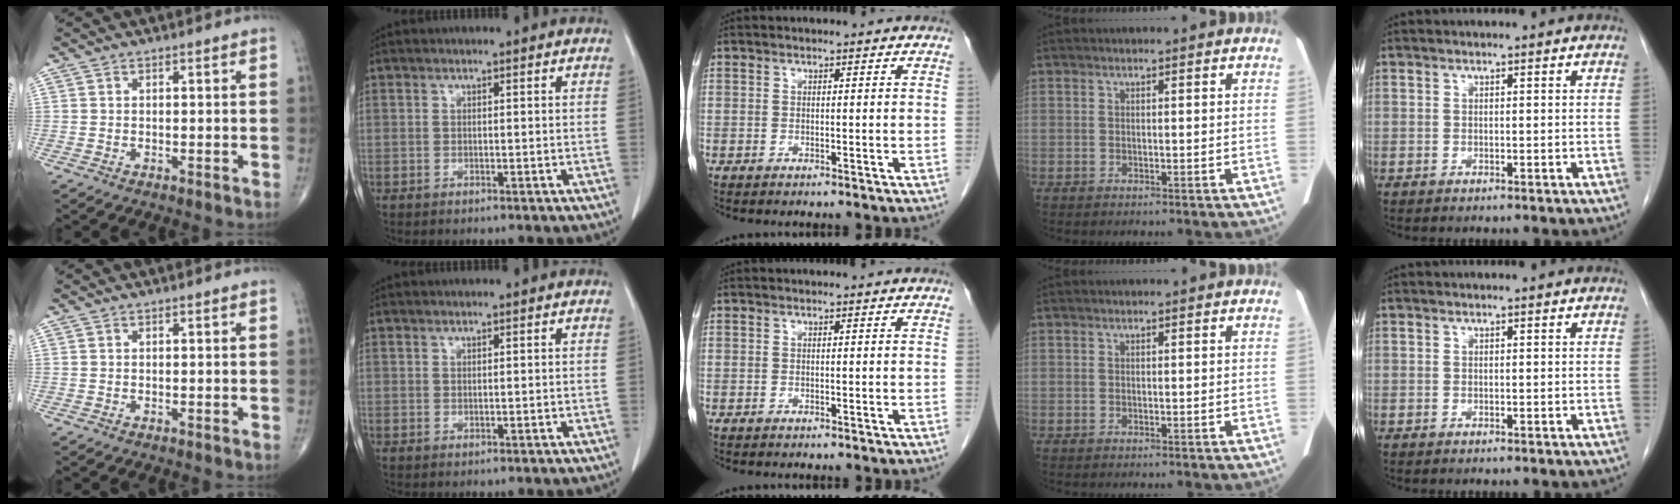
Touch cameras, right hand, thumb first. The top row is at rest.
{}